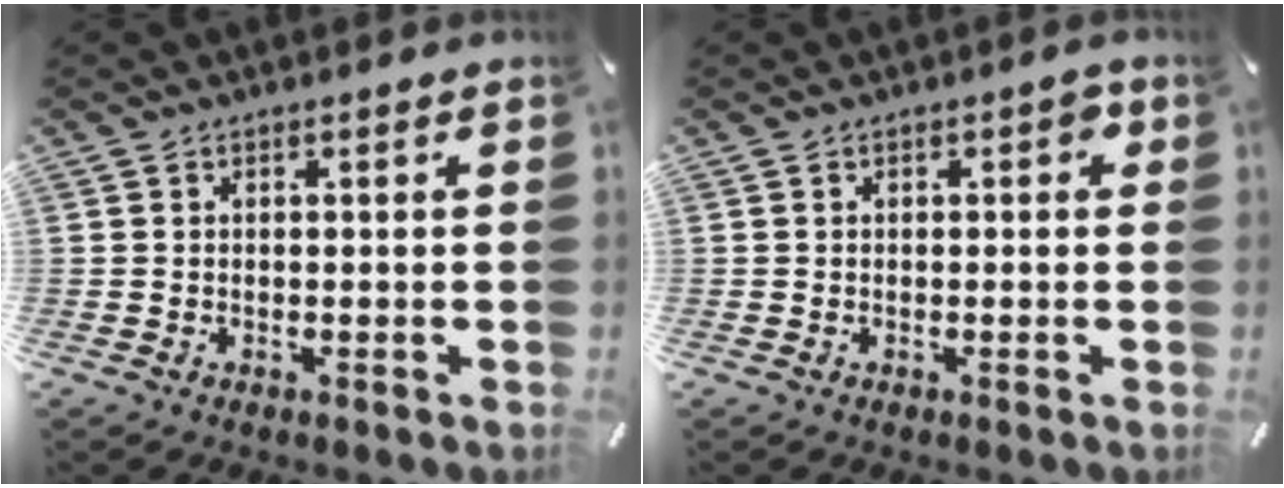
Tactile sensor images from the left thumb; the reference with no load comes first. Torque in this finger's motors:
{"motor_torque": [0.35, 0.39, 0.11, -0.15, 0.02]}